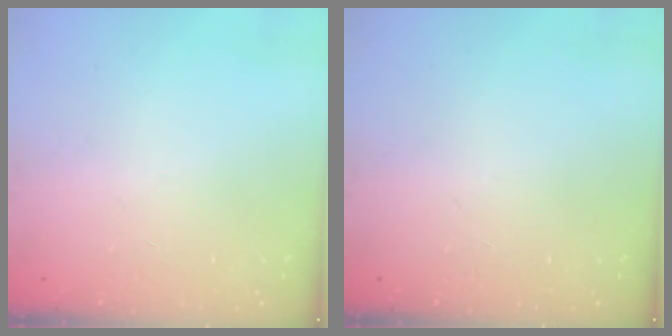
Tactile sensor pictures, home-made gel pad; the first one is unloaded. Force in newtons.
{"total": 0.0}